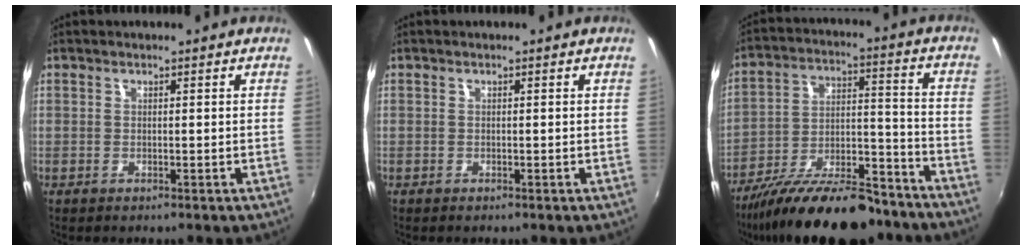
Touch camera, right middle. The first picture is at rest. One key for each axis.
{"total": 0.0}
{"total": 22.4, "fx": -17.7, "fy": 6.6, "fz": 12.1, "tx": -0.205, "ty": -0.011, "tz": -0.268}